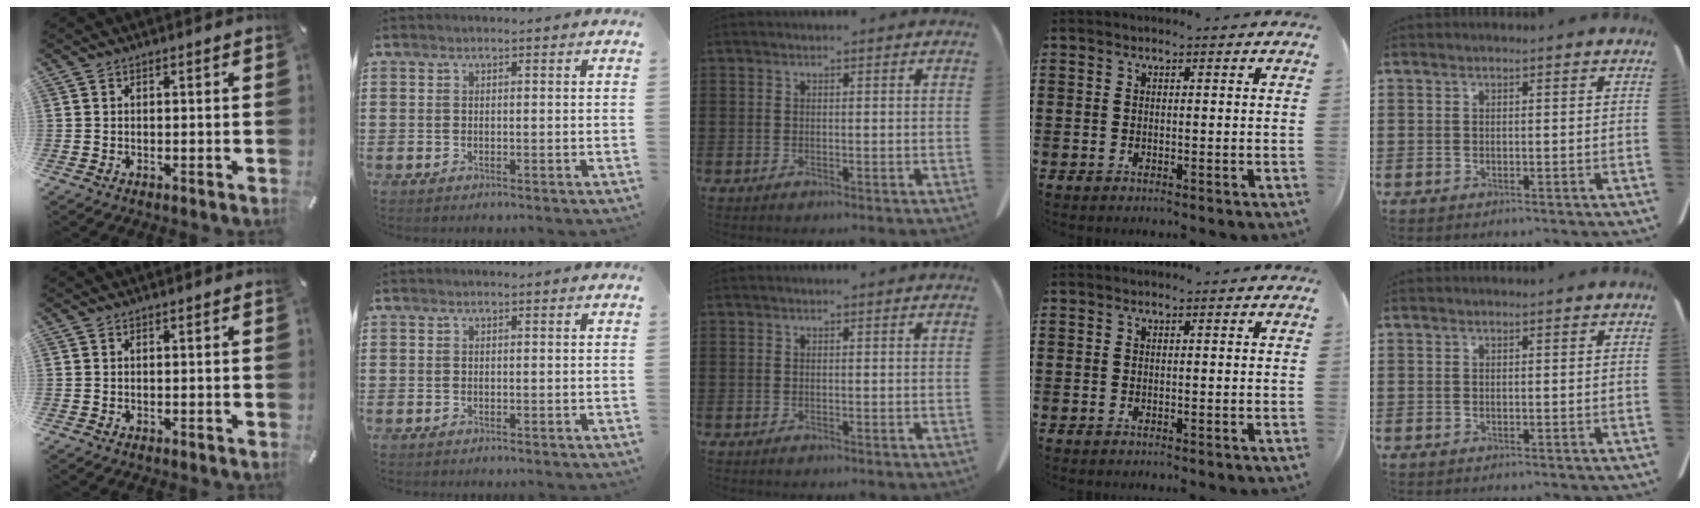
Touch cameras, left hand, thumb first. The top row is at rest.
{}